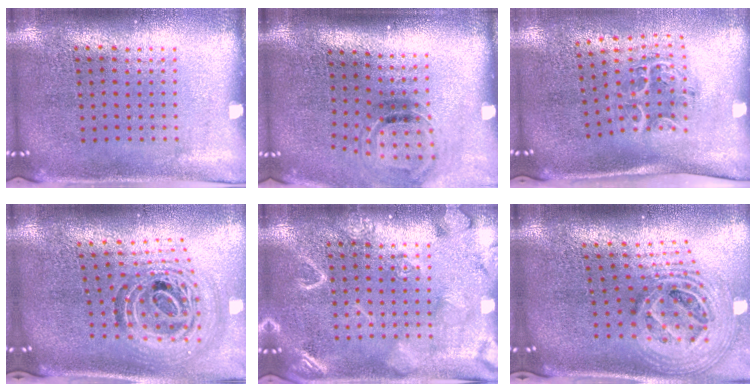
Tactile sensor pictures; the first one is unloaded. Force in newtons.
{"total": 1.2, "press": 0.9, "slide": 0.8}
{"total": 1.3, "press": 1.2, "slide": 0.4}
{"total": 1.8, "press": 1.5, "slide": 1.0}
{"total": 3.6, "press": 3.6, "slide": 0.5}
{"total": 2.5, "press": 1.8, "slide": 1.8}